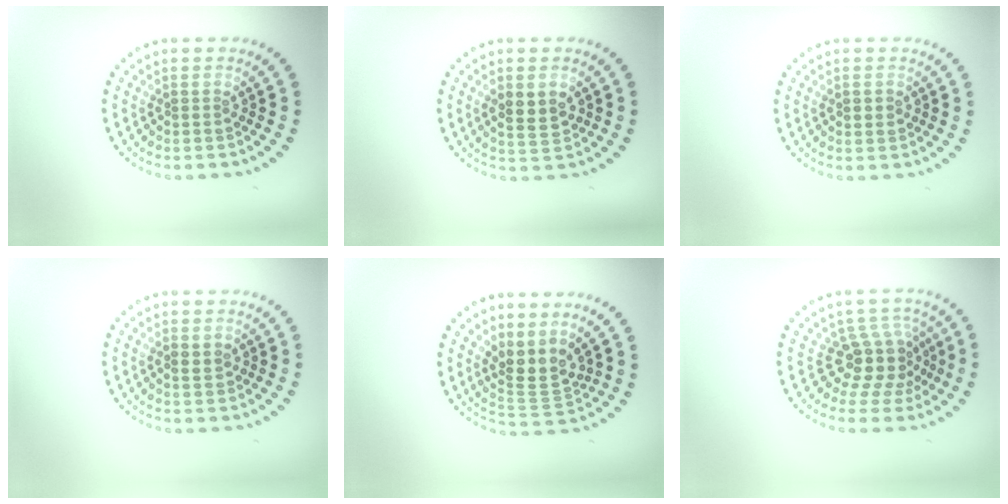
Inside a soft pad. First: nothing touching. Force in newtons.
{"total": 2.9, "press": 2.9, "slide": 0.4}
{"total": 1.6, "press": 1.6, "slide": 0.2}
{"total": 0.7, "press": 0.7, "slide": 0.3}
{"total": 3.5, "press": 2.6, "slide": 2.4}
{"total": 3.8, "press": 2.8, "slide": 2.6}